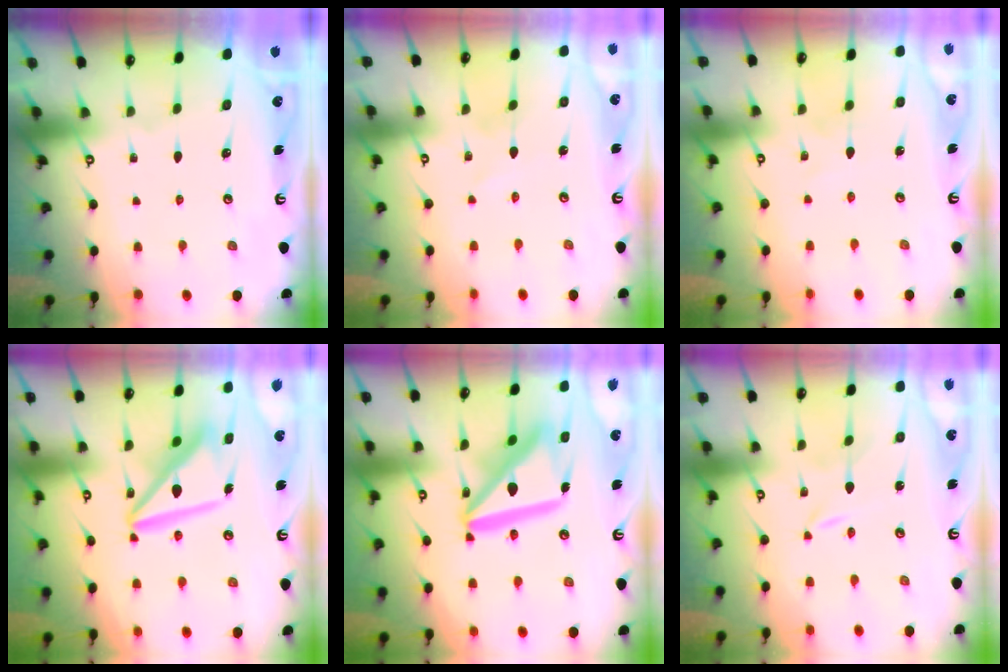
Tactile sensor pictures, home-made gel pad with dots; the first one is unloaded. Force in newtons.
{"total": 1.5, "press": 1.4, "slide": 0.2}
{"total": 2.4, "press": 2.4, "slide": 0.3}
{"total": 12.4, "press": 12.3, "slide": 1.6}
{"total": 18.4, "press": 18.2, "slide": 2.2}
{"total": 0.0}